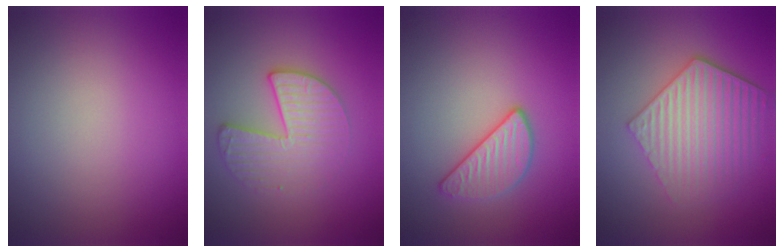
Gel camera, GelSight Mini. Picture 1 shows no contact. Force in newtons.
{"total": 3.3, "press": 3.0, "slide": 1.3}
{"total": 2.8, "press": 2.6, "slide": 0.9}
{"total": 5.5, "press": 4.4, "slide": 3.2}